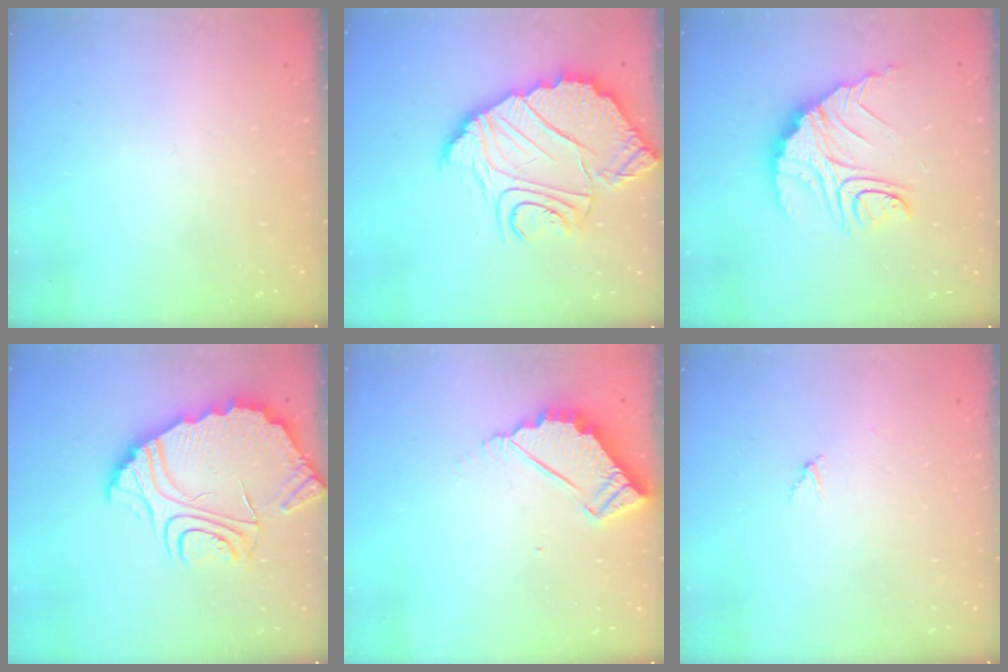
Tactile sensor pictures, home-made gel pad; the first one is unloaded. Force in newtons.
{"total": 14.8, "press": 14.7, "slide": 1.3}
{"total": 14.0, "press": 13.9, "slide": 1.1}
{"total": 13.0, "press": 12.9, "slide": 1.2}
{"total": 4.9, "press": 4.8, "slide": 0.4}
{"total": 2.7, "press": 2.7, "slide": 0.1}